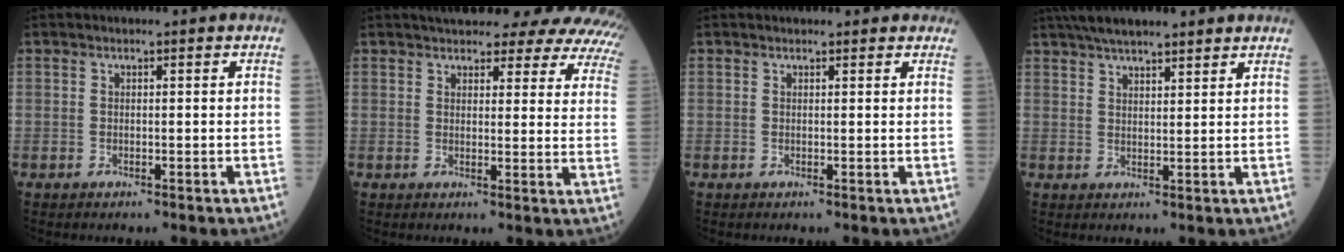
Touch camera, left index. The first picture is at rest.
{"total": 23.2, "force": [20.8, 5.4, 8.7], "torque": [-0.117, -0.037, 0.223]}
{"total": 2.6, "force": [2.3, 1.2, 0.5], "torque": [-0.002, 0.009, 0.015]}
{"total": 9.5, "force": [8.0, 1.5, 4.9], "torque": [-0.078, 0.034, 0.122]}